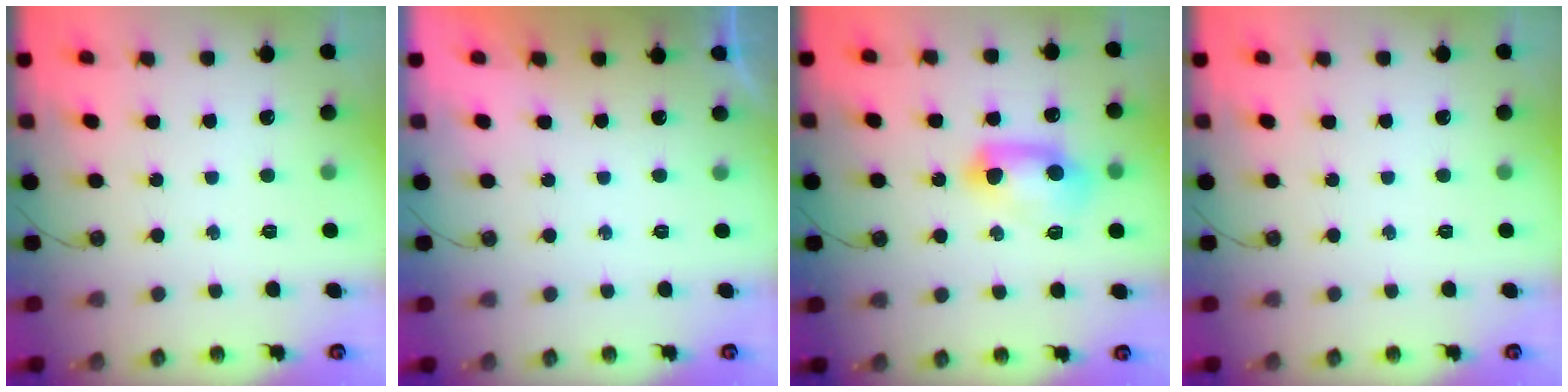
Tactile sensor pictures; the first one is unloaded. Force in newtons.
{"total": 0.0}
{"total": 17.6, "press": 12.2, "slide": 12.7}
{"total": 0.0}